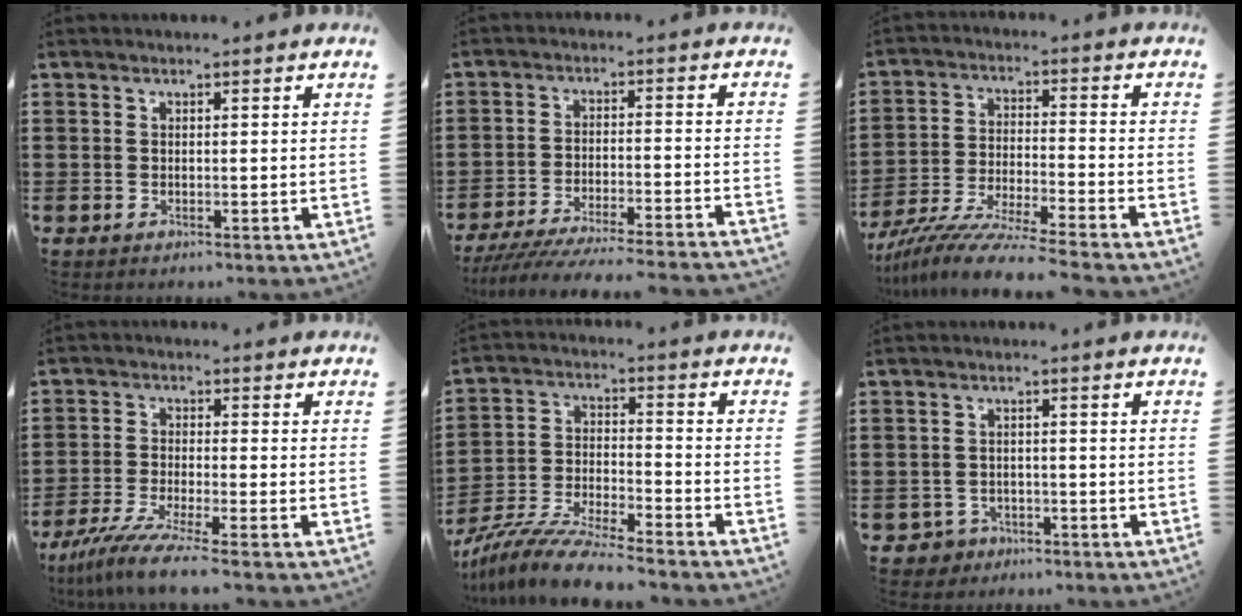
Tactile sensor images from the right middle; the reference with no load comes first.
{"total": 5.9, "force": [-5.6, -0.2, 1.8], "torque": [-0.039, -0.013, -0.110]}
{"total": 8.8, "force": [-8.1, -0.6, 3.2], "torque": [-0.064, -0.008, -0.161]}
{"total": 6.2, "force": [-4.9, -0.6, 3.7], "torque": [-0.088, -0.027, -0.097]}
{"total": 9.3, "force": [-8.7, 0.1, 3.1], "torque": [-0.060, 0.008, -0.171]}
{"total": 2.1, "force": [-1.7, 1.1, 0.1], "torque": [-0.011, 0.001, -0.039]}